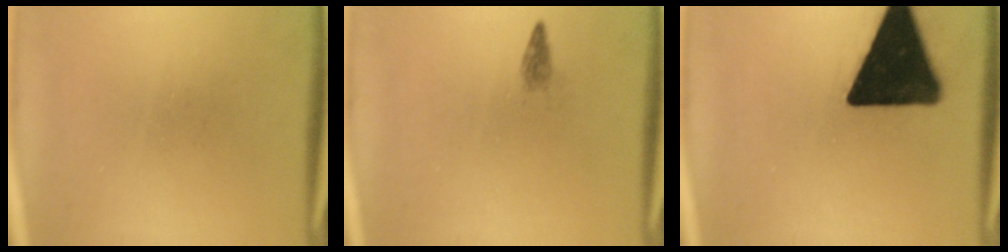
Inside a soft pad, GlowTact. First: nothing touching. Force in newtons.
{"total": 1.0}
{"total": 19.7}